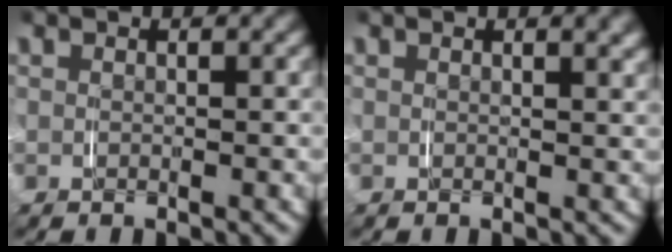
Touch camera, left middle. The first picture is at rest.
{"total": 1.0, "force": [0.8, -0.1, 0.5], "torque": [-0.002, -0.001, 0.010]}